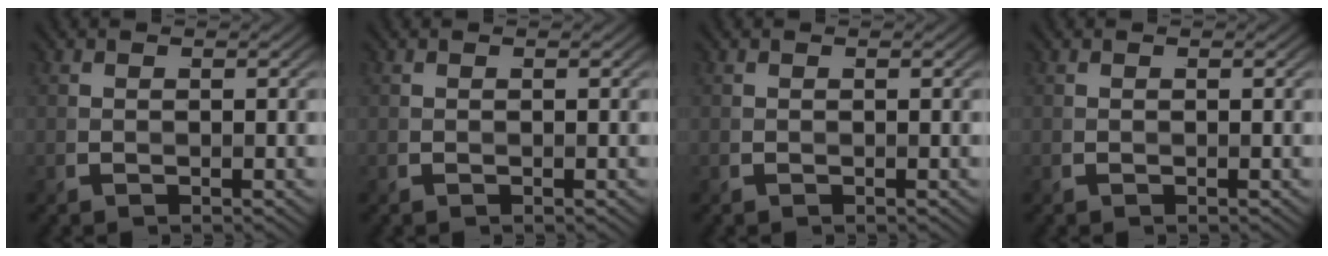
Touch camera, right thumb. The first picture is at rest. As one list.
[{"total": 0.0}, {"total": 0.0}, {"total": 0.0}]